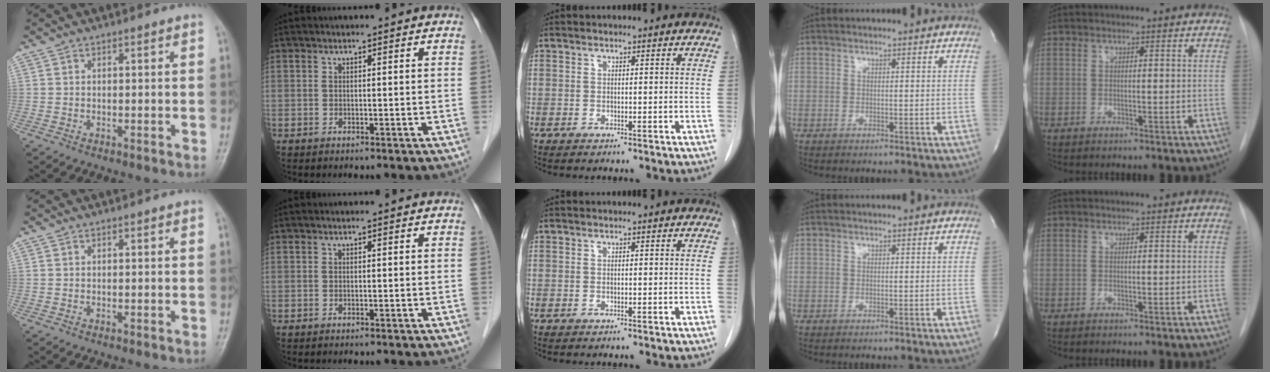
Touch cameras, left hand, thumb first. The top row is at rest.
{}